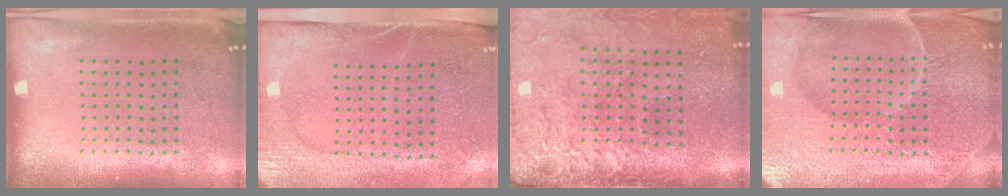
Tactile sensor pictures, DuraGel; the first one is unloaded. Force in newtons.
{"total": 2.7, "press": 2.3, "slide": 1.5}
{"total": 4.4, "press": 3.6, "slide": 2.5}
{"total": 5.3, "press": 4.9, "slide": 1.8}